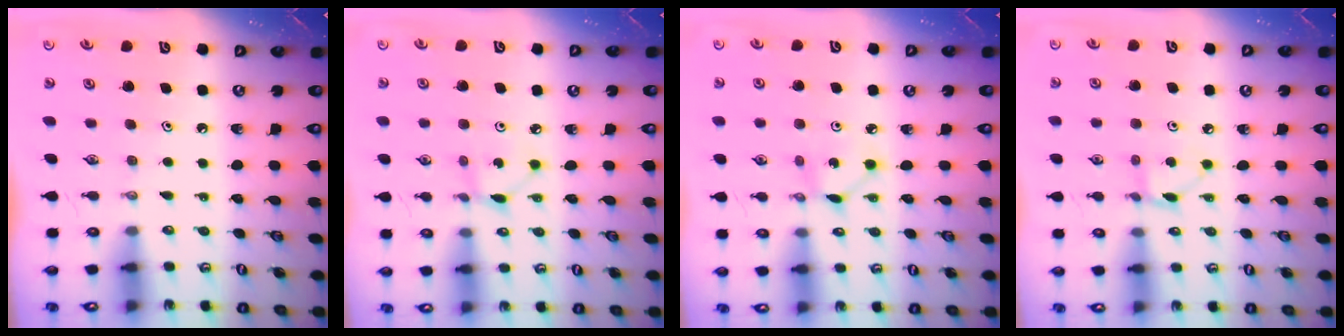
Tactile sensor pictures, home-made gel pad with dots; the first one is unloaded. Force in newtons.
{"total": 2.3, "press": 2.3, "slide": 0.1}
{"total": 3.5, "press": 3.5, "slide": 0.2}
{"total": 3.3, "press": 3.3, "slide": 0.3}